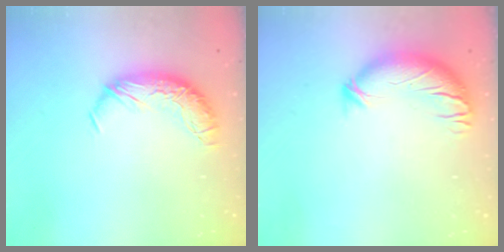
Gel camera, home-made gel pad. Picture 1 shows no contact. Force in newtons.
{"total": 3.6, "press": 2.6, "slide": 2.5}